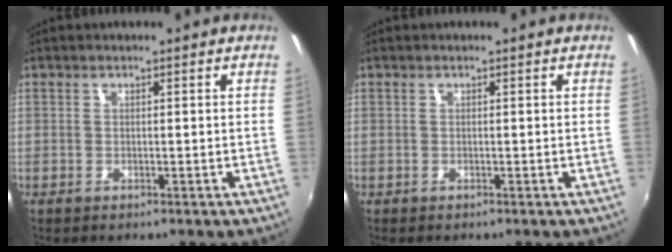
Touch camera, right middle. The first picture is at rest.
{"total": 0.0}